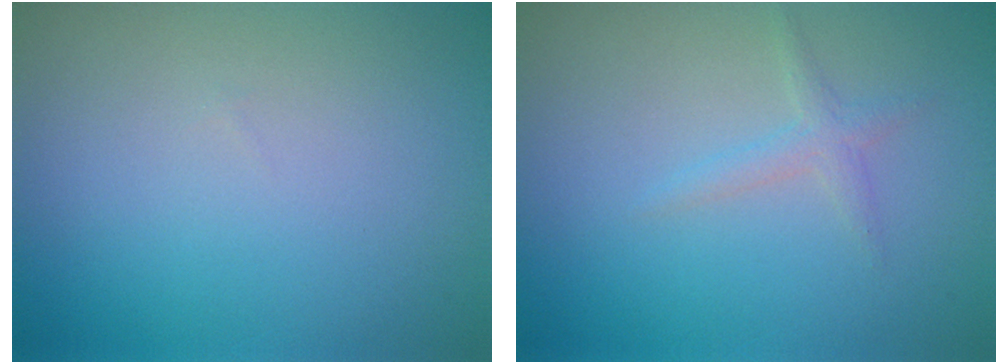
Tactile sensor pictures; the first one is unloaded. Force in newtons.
{"total": 1.3, "press": 1.3, "slide": 0.1}